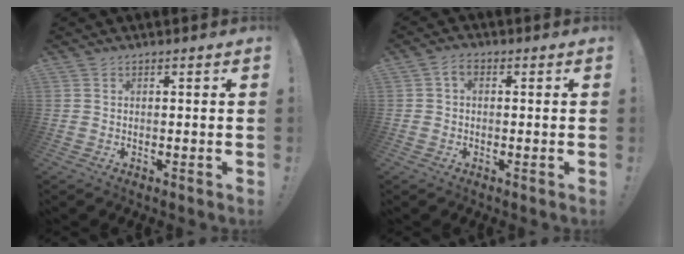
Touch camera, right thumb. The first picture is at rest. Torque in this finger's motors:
{"motor_torque": [0.24, 0.36, 0.02, -0.06, 0.00]}